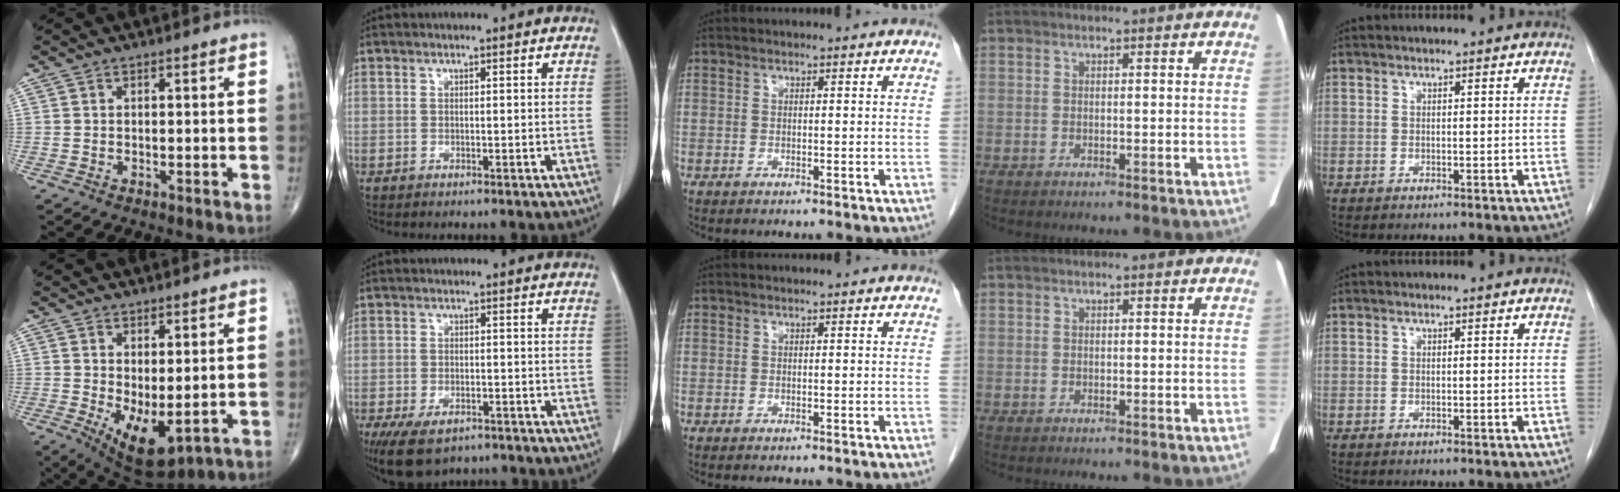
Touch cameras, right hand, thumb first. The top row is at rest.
{"thumb": {"total": 8.4, "force": [-0.9, 3.8, 7.4], "torque": [-0.115, -0.014, 0.008]}, "index": {"total": 8.5, "force": [-5.9, 3.9, 4.7], "torque": [-0.084, -0.009, -0.092]}}